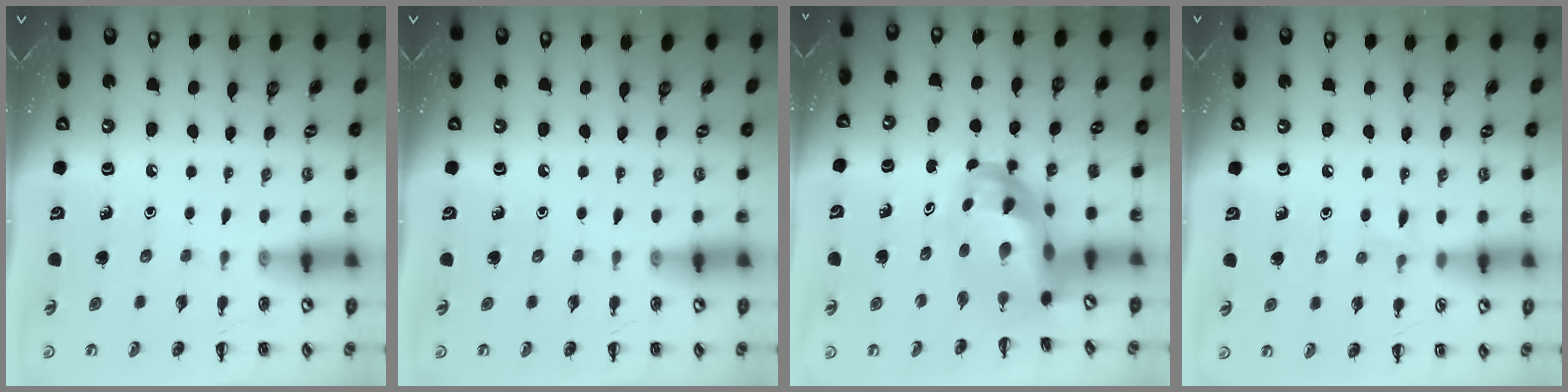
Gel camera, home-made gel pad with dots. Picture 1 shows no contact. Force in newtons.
{"total": 0.0}
{"total": 7.0, "press": 6.7, "slide": 2.0}
{"total": 4.3, "press": 4.1, "slide": 1.5}